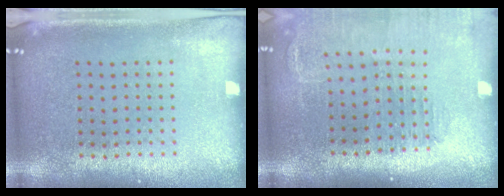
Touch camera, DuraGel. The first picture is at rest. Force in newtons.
{"total": 1.4, "press": 1.4, "slide": 0.1}